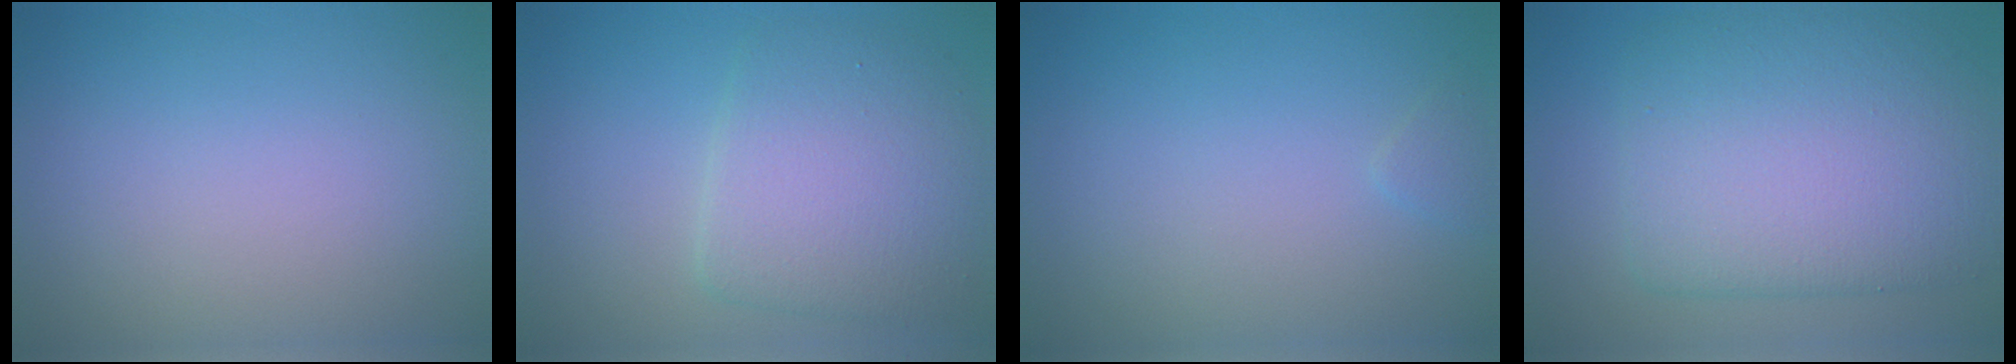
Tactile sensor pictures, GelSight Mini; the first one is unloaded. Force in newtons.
{"total": 5.7, "press": 5.7, "slide": 0.1}
{"total": 0.6, "press": 0.6, "slide": 0.1}
{"total": 9.9, "press": 9.9, "slide": 0.3}